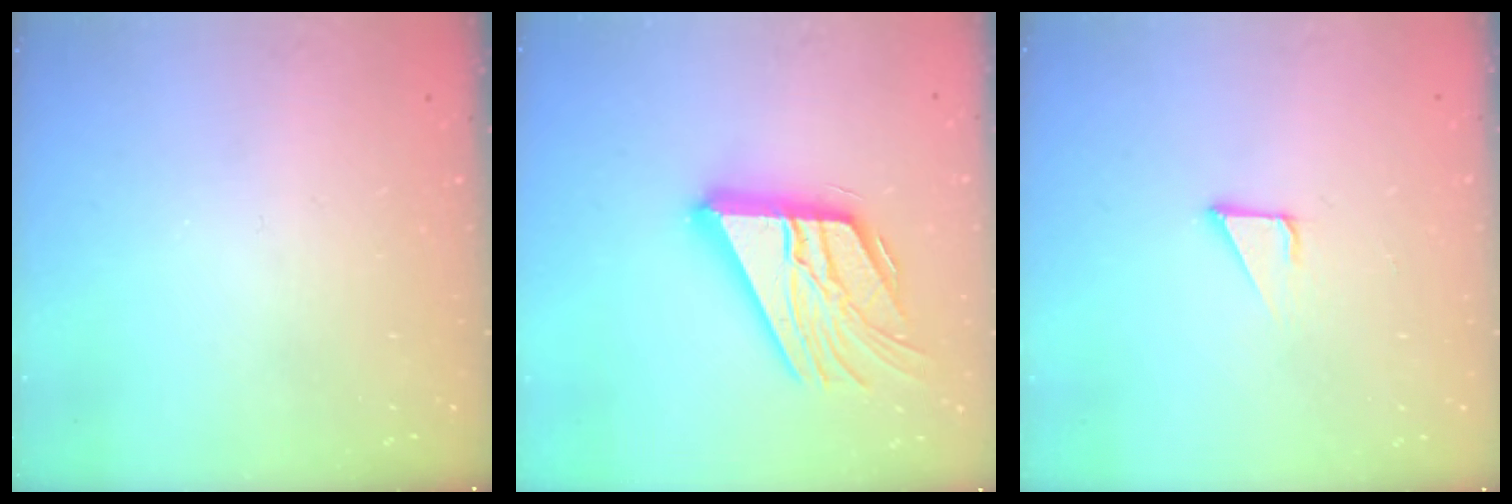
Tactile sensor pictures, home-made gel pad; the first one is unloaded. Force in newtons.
{"total": 21.7, "press": 21.6, "slide": 1.9}
{"total": 3.2, "press": 3.2, "slide": 0.1}